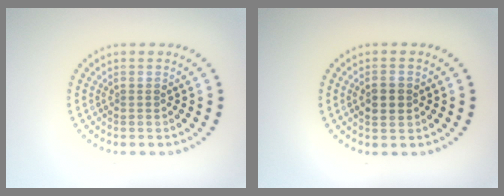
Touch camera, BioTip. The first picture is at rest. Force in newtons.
{"total": 2.0, "press": 2.0, "slide": 0.1}